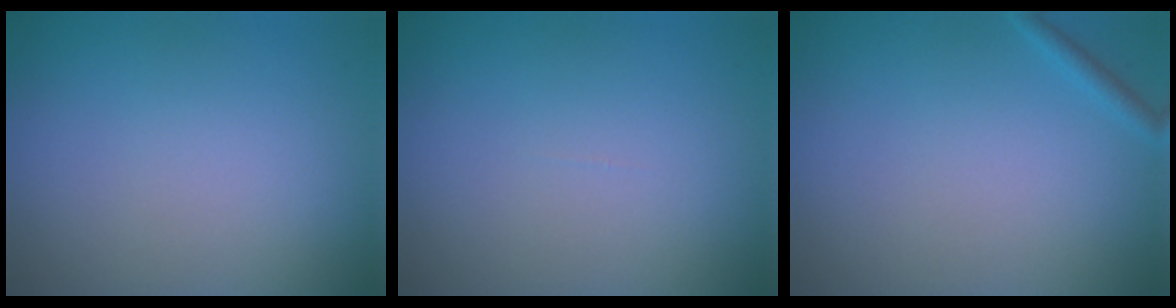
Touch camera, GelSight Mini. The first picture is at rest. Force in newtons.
{"total": 0.0}
{"total": 0.9, "press": 0.9, "slide": 0.1}